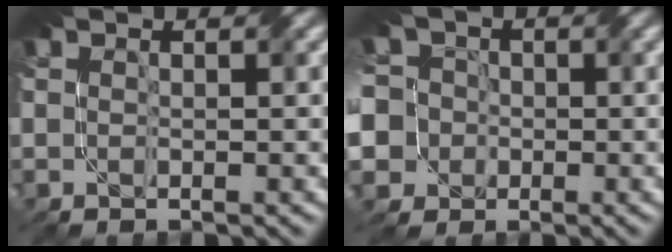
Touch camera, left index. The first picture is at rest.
{"total": 11.5, "force": [-2.7, 10.5, 4.1], "torque": [-0.115, 0.005, -0.083]}